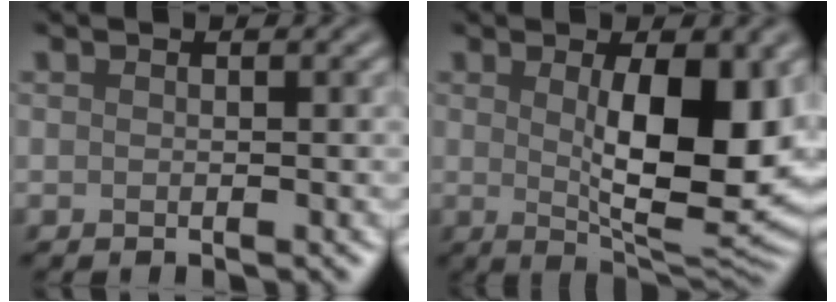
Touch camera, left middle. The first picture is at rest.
{"total": 10.2, "force": [1.2, 3.4, 9.6], "torque": [-0.138, -0.014, 0.028]}